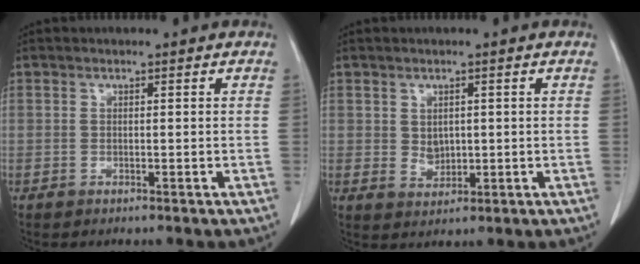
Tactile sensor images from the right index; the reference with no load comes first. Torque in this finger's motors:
{"motor_torque": [0.36, 0.28, 0.03, 0.01]}